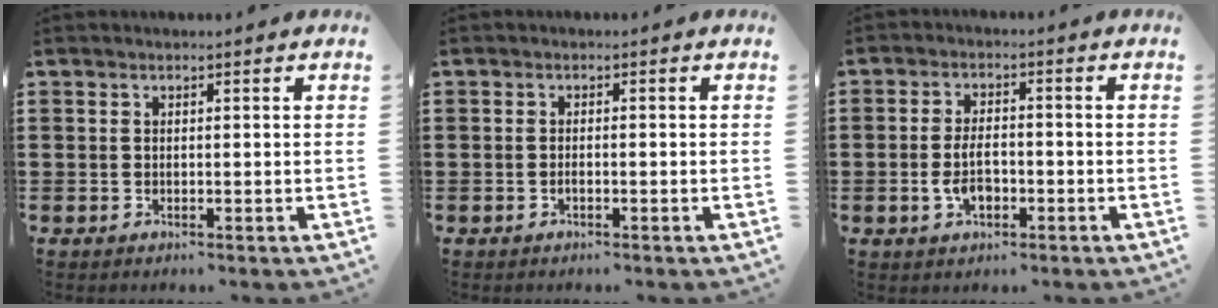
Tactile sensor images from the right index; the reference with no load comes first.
{"total": 0.8, "force": [-0.5, 0.0, 0.6], "torque": [-0.013, -0.004, -0.007]}
{"total": 5.0, "force": [-1.3, 2.5, 4.1], "torque": [-0.086, 0.003, -0.027]}